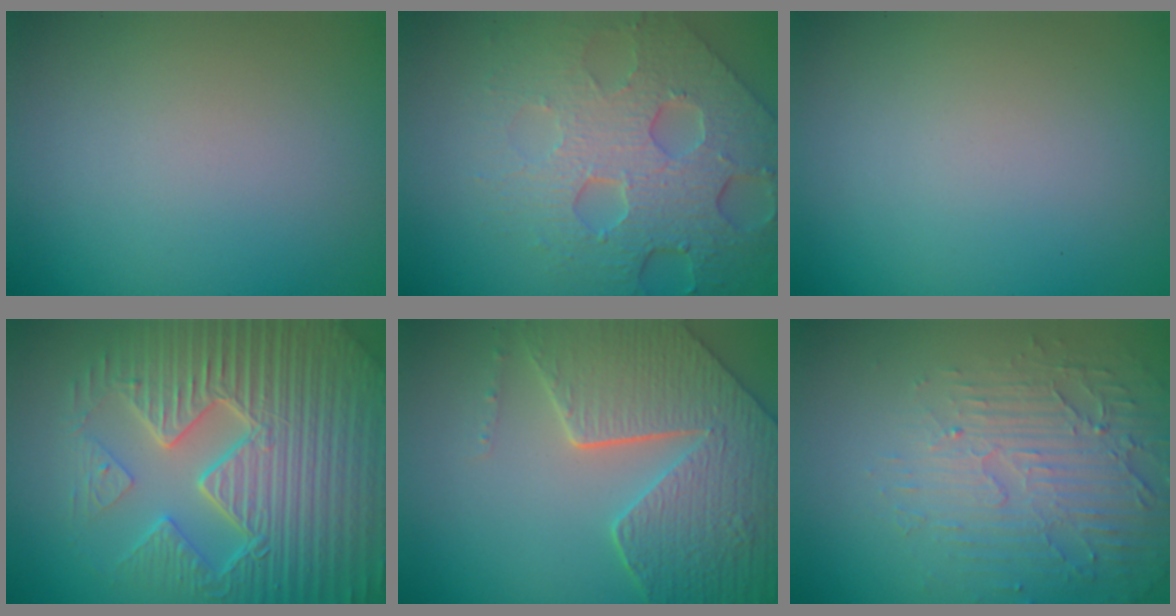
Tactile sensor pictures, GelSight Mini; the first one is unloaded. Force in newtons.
{"total": 8.2, "press": 5.5, "slide": 6.0}
{"total": 0.0}
{"total": 9.6, "press": 6.8, "slide": 6.8}
{"total": 8.3, "press": 6.1, "slide": 5.6}
{"total": 5.4, "press": 3.4, "slide": 4.3}